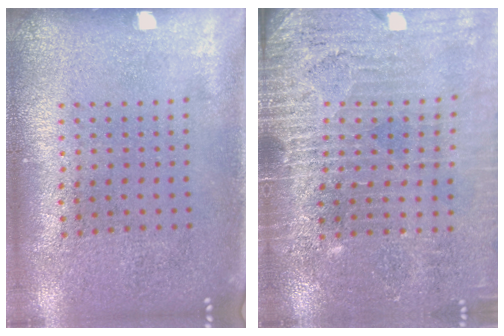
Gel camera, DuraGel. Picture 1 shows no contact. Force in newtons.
{"total": 3.2, "press": 3.1, "slide": 0.6}